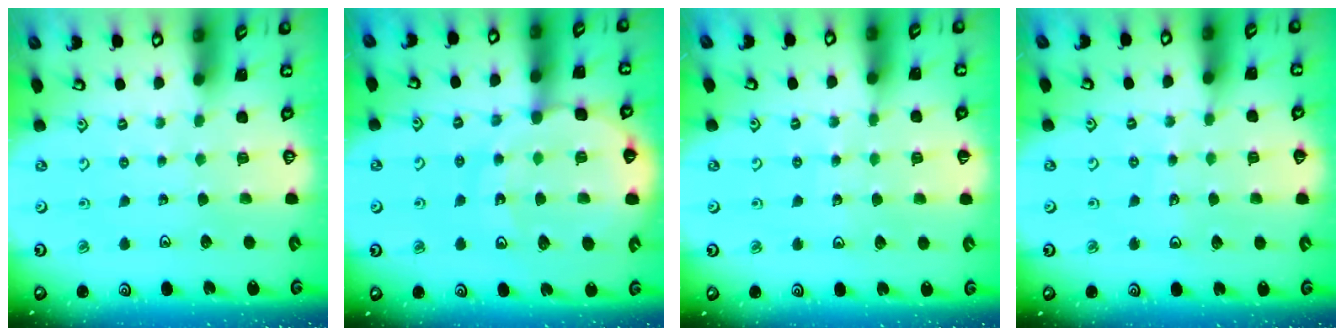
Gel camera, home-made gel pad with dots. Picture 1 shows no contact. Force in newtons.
{"total": 13.5, "press": 13.1, "slide": 3.0}
{"total": 4.4, "press": 4.3, "slide": 1.1}
{"total": 5.4, "press": 4.7, "slide": 2.7}